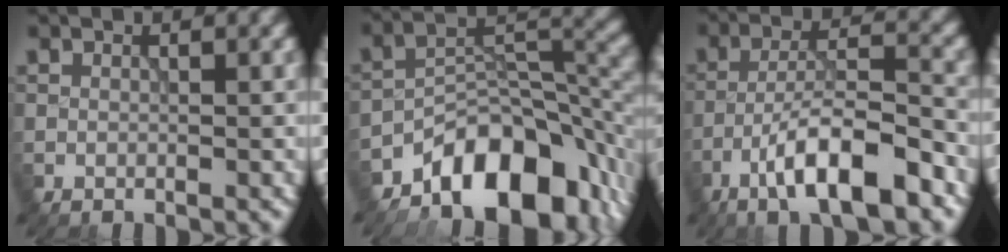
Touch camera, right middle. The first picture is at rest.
{"total": 9.5, "force": [-6.1, 4.6, 5.8], "torque": [-0.071, 0.002, -0.106]}
{"total": 9.4, "force": [-5.5, 2.4, 7.2], "torque": [-0.115, 0.014, -0.098]}